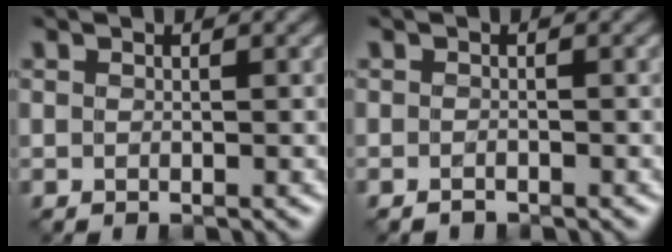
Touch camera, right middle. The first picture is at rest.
{"total": 0.7, "force": [-0.6, 0.3, 0.2], "torque": [-0.004, -0.003, -0.009]}